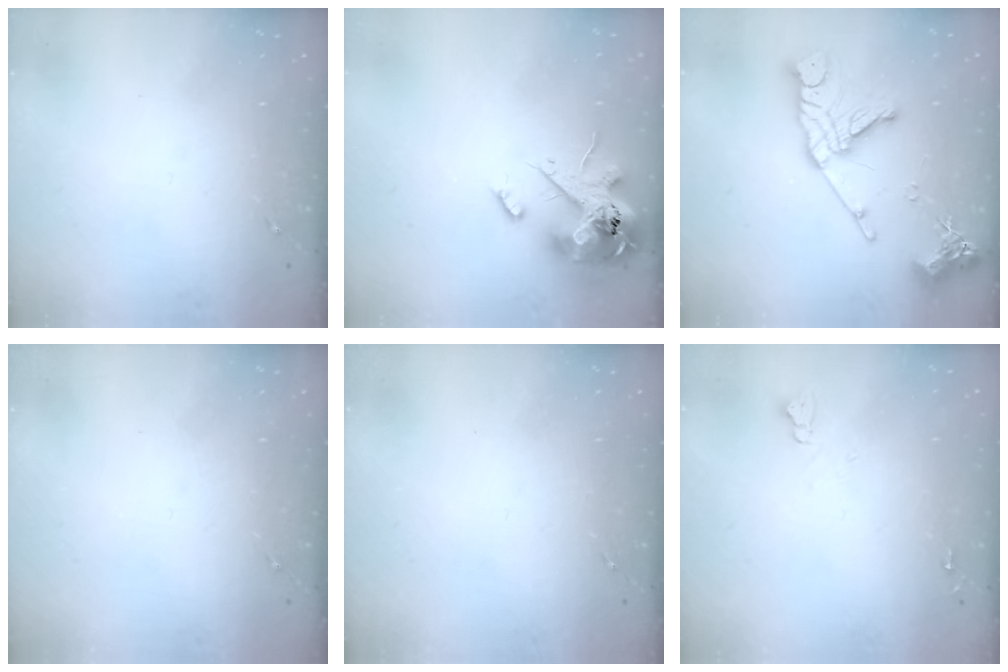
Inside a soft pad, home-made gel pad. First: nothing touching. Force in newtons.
{"total": 14.9, "press": 14.7, "slide": 2.6}
{"total": 17.2, "press": 17.1, "slide": 1.8}
{"total": 0.0}
{"total": 0.0}
{"total": 4.8, "press": 4.8, "slide": 0.6}